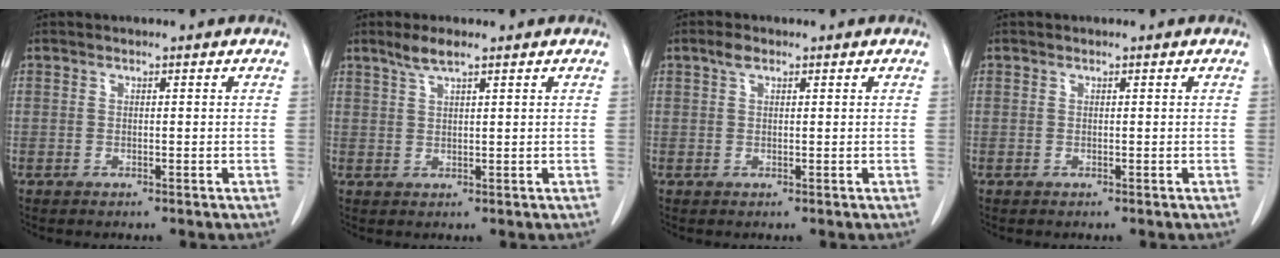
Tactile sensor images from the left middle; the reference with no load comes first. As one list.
[{"total": 3.0, "force": [2.2, 0.2, 2.0], "torque": [-0.049, 0.003, 0.048]}, {"total": 1.6, "force": [1.0, 0.7, 1.0], "torque": [-0.023, 0.009, 0.018]}, {"total": 0.0}]